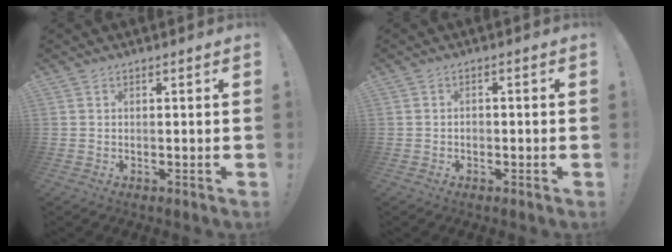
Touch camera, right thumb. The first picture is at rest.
{"total": 1.2, "force": [-0.8, 0.8, 0.5], "torque": [-0.010, 0.005, -0.015]}